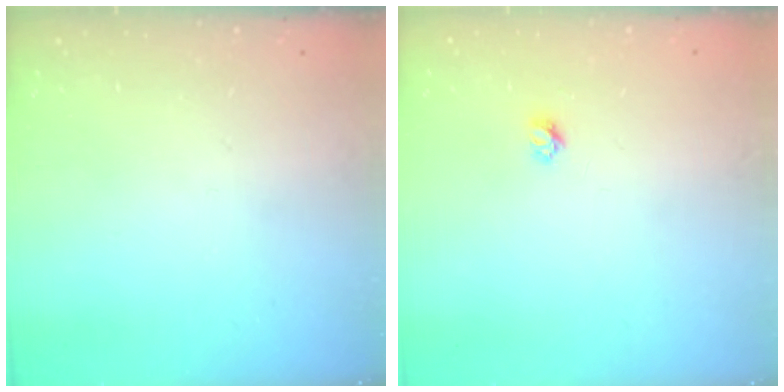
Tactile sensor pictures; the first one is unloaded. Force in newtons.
{"total": 3.4, "press": 3.4, "slide": 0.3}